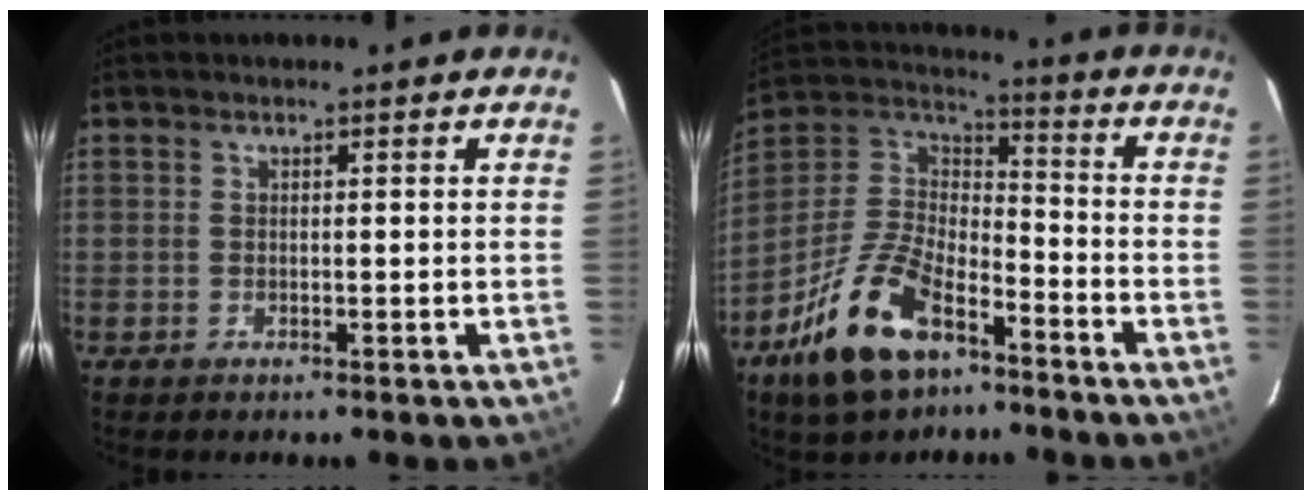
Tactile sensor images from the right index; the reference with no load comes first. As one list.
[{"total": 18.2, "force": [-10.8, 8.8, 11.7], "torque": [-0.253, -0.002, -0.198]}]